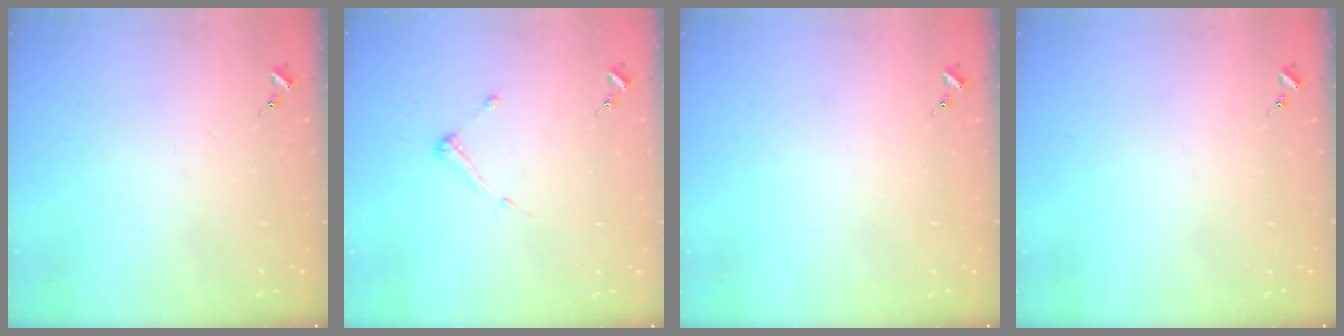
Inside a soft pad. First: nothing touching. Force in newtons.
{"total": 4.4, "press": 4.3, "slide": 0.5}
{"total": 0.0}
{"total": 0.0}